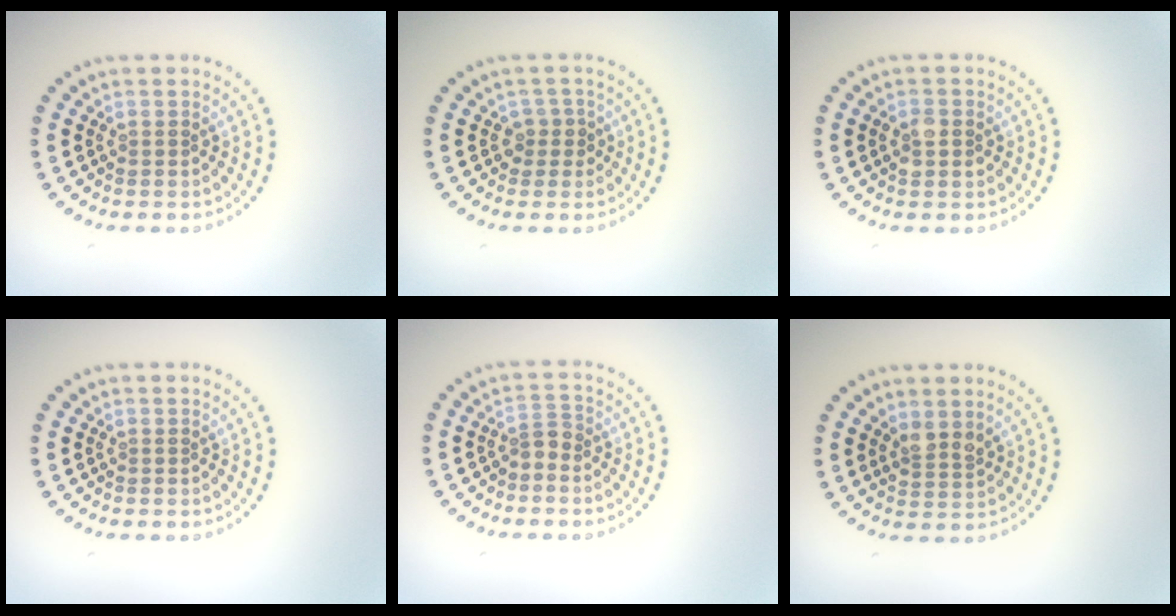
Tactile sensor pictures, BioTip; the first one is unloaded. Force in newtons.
{"total": 1.6, "press": 1.3, "slide": 1.0}
{"total": 2.1, "press": 2.1, "slide": 0.0}
{"total": 0.0}
{"total": 1.6, "press": 1.3, "slide": 0.9}
{"total": 1.8, "press": 1.5, "slide": 0.9}